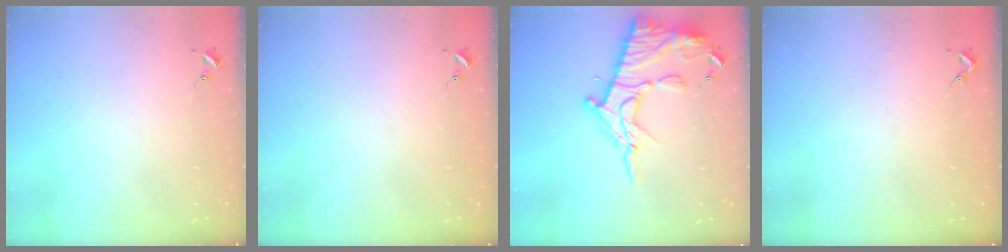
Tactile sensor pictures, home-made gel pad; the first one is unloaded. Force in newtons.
{"total": 0.0}
{"total": 19.3, "press": 19.3, "slide": 1.3}
{"total": 1.3, "press": 1.3, "slide": 0.1}